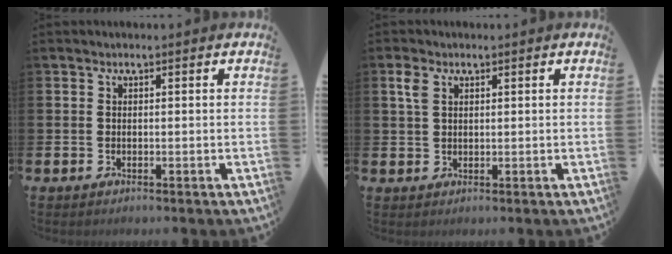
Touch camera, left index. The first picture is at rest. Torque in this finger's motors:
{"motor_torque": [0.49, 0.01, -0.03, -0.01]}